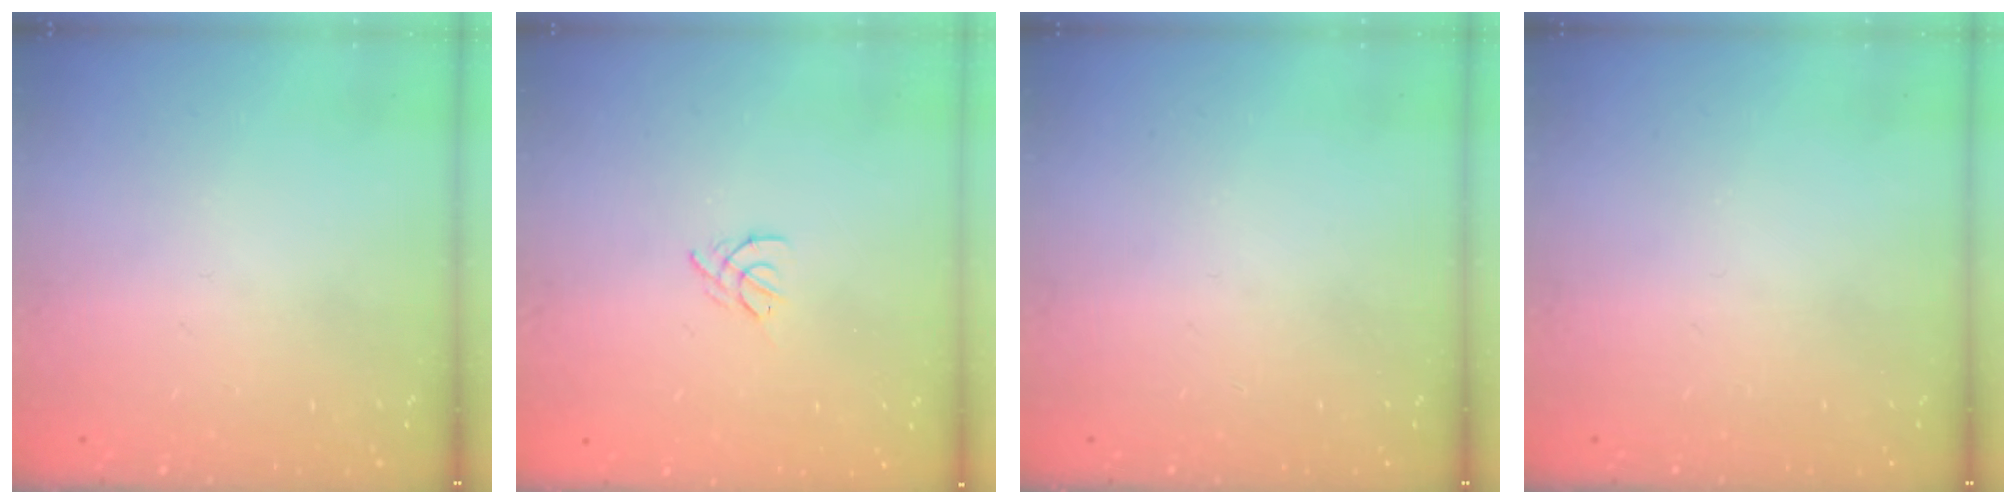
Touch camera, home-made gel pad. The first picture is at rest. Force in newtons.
{"total": 2.5, "press": 2.4, "slide": 0.6}
{"total": 0.0}
{"total": 0.0}